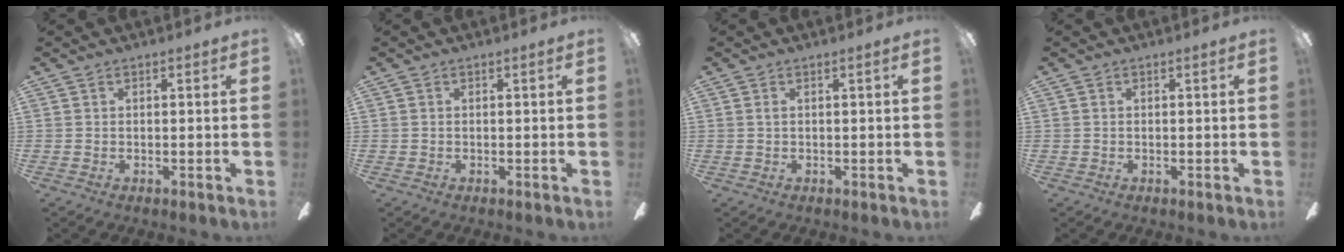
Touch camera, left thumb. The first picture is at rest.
{"total": 0.0}
{"total": 1.1, "force": [0.1, 0.1, 1.1], "torque": [-0.020, 0.000, 0.002]}
{"total": 0.0}